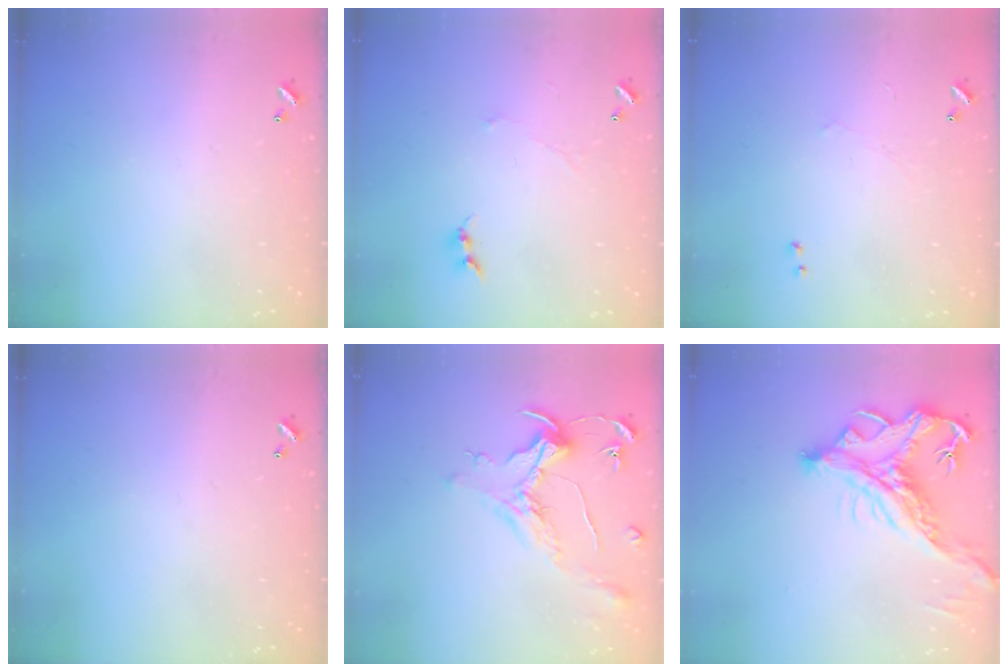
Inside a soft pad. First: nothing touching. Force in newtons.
{"total": 0.0}
{"total": 1.0, "press": 0.9, "slide": 0.5}
{"total": 0.0}
{"total": 1.6, "press": 1.4, "slide": 0.7}
{"total": 4.6, "press": 4.4, "slide": 1.4}